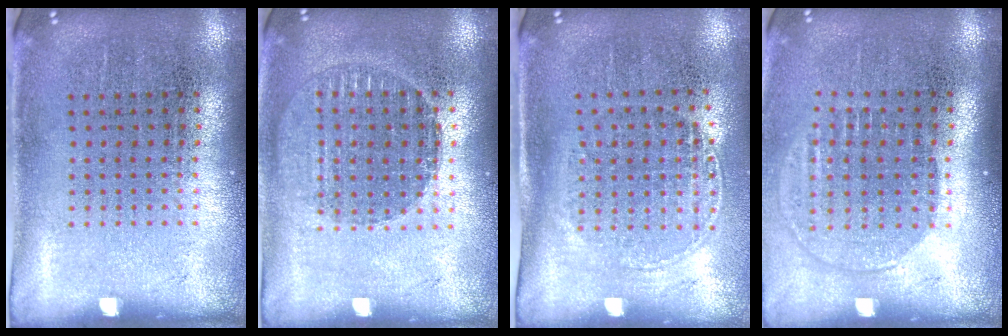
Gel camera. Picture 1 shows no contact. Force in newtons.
{"total": 1.4, "press": 1.3, "slide": 0.6}
{"total": 1.5, "press": 1.2, "slide": 0.8}
{"total": 1.5, "press": 1.2, "slide": 0.8}